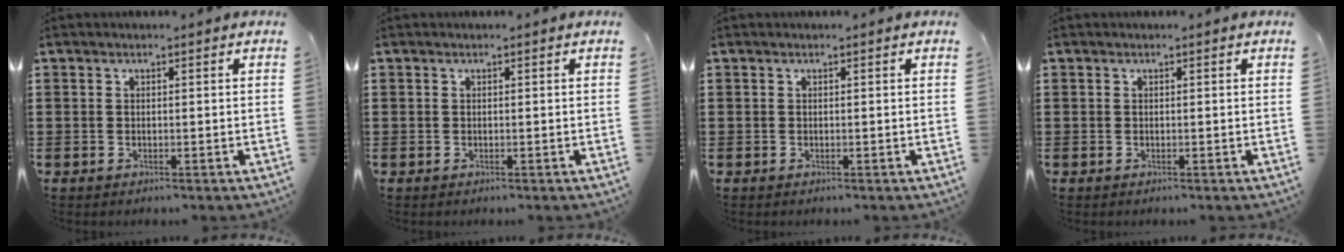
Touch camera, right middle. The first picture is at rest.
{"total": 0.0}
{"total": 0.0}
{"total": 0.0}